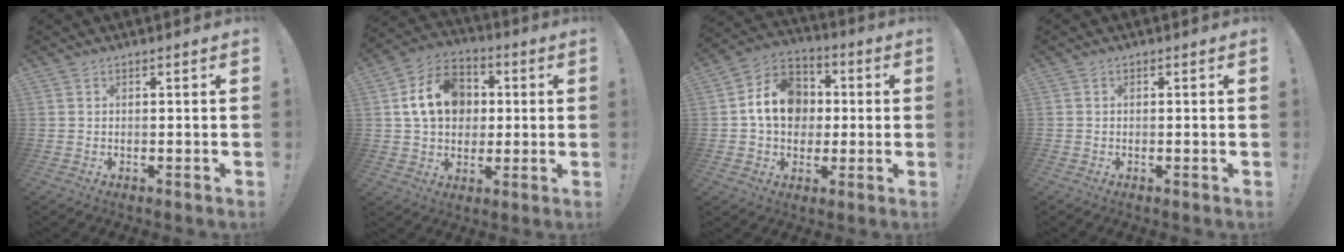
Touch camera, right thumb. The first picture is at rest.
{"total": 15.9, "force": [3.0, 12.7, 9.0], "torque": [-0.139, 0.008, 0.067]}
{"total": 15.0, "force": [1.4, 12.4, 8.3], "torque": [-0.113, 0.013, 0.033]}
{"total": 0.5, "force": [-0.1, -0.2, 0.4], "torque": [-0.014, 0.002, -0.002]}